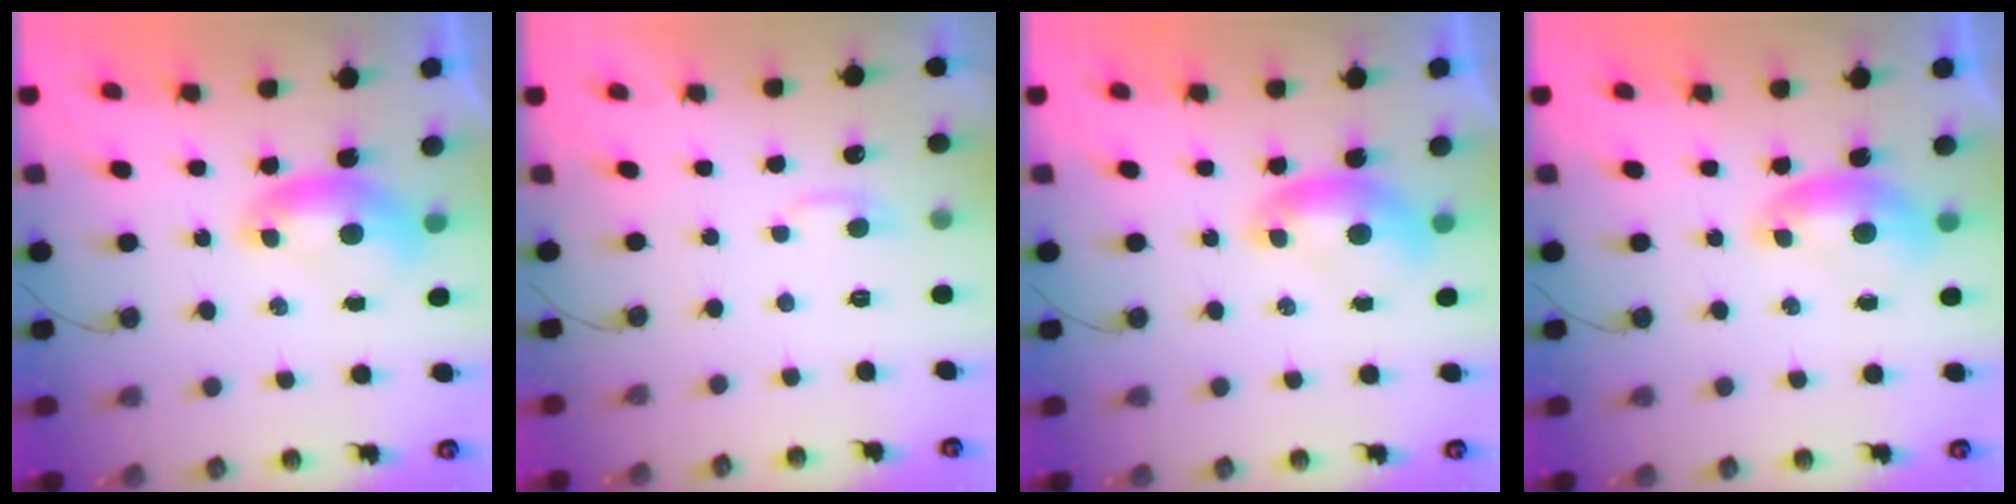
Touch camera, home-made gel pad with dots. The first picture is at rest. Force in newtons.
{"total": 2.2, "press": 2.1, "slide": 0.5}
{"total": 0.0}
{"total": 0.7, "press": 0.6, "slide": 0.3}